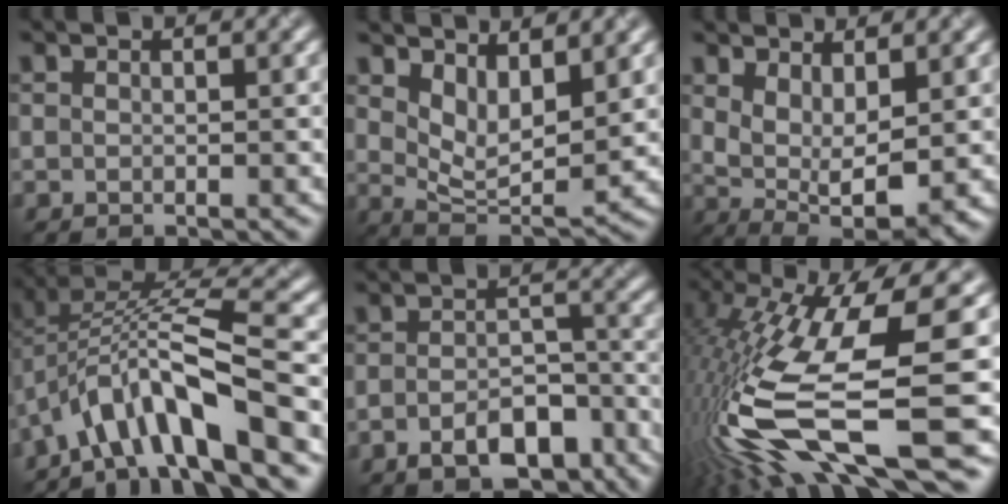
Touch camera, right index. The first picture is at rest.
{"total": 4.3, "force": [2.0, 1.9, 3.2], "torque": [-0.070, -0.011, 0.051]}
{"total": 5.0, "force": [0.4, 2.5, 4.4], "torque": [-0.090, -0.009, 0.028]}
{"total": 9.4, "force": [-5.0, 2.4, 7.6], "torque": [-0.134, 0.022, -0.084]}
{"total": 6.7, "force": [-4.9, 2.6, 3.8], "torque": [-0.059, 0.005, -0.062]}
{"total": 13.6, "force": [-4.1, 3.0, 12.6], "torque": [-0.266, -0.002, -0.046]}